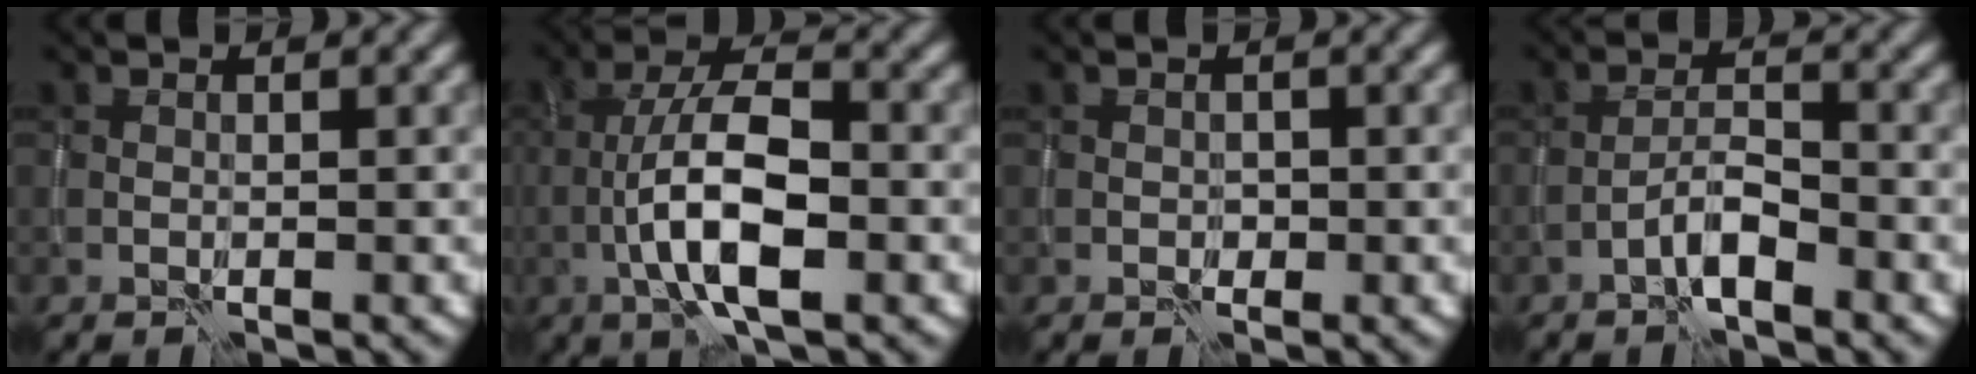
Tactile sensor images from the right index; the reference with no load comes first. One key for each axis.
{"total": 7.5, "fx": -2.2, "fy": 2.5, "fz": 6.8, "tx": -0.122, "ty": 0.016, "tz": -0.046}
{"total": 0.7, "fx": 0.0, "fy": 0.6, "fz": 0.2, "tx": -0.003, "ty": -0.002, "tz": 0.002}
{"total": 2.5, "fx": -1.7, "fy": 0.4, "fz": 1.9, "tx": -0.036, "ty": 0.012, "tz": -0.036}